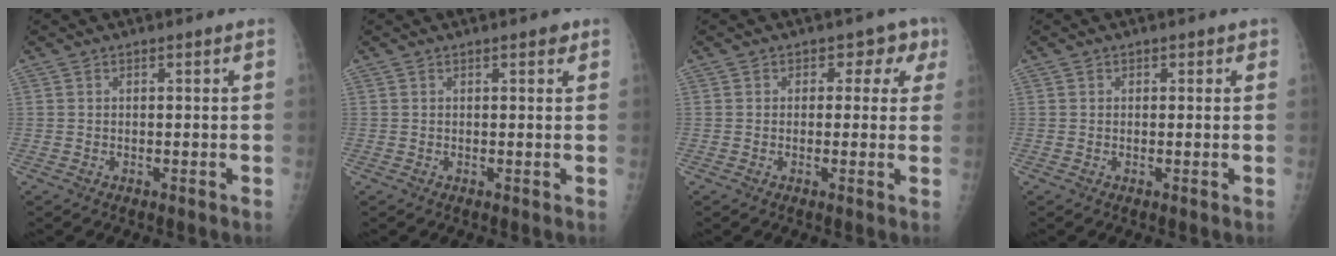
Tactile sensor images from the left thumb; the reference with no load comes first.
{"total": 1.4, "force": [0.9, 0.6, 1.0], "torque": [-0.006, -0.001, 0.008]}
{"total": 4.2, "force": [1.5, 3.5, 1.9], "torque": [0.021, 0.004, 0.004]}
{"total": 1.0, "force": [0.5, 0.9, 0.2], "torque": [0.015, 0.001, 0.000]}